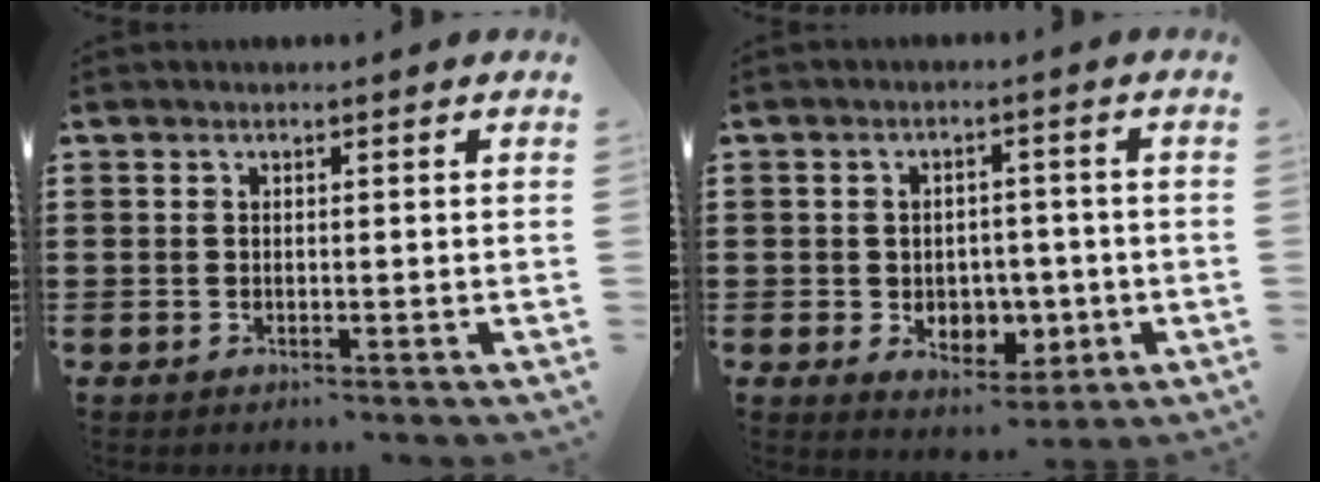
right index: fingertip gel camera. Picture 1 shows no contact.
{"total": 4.5, "force": [-0.7, 3.8, 2.2], "torque": [-0.037, 0.005, -0.017]}